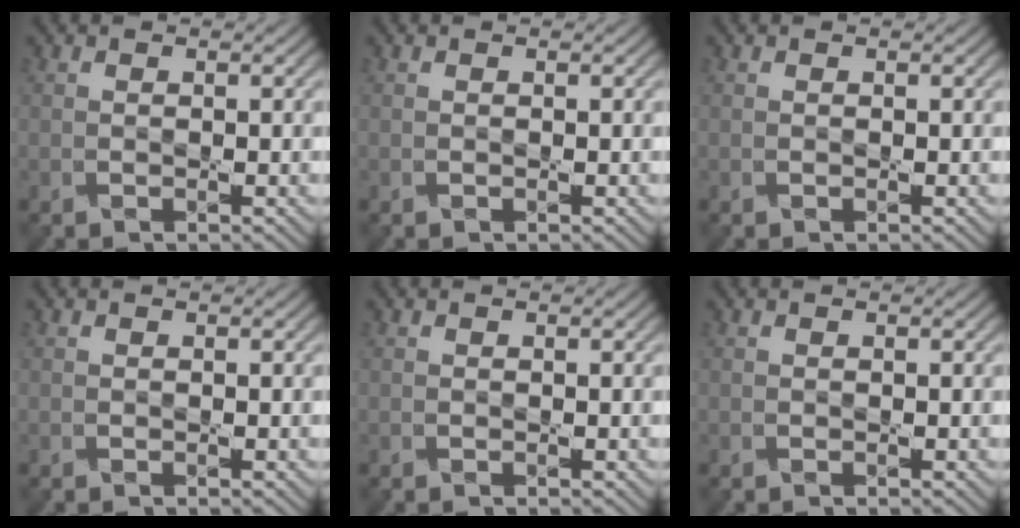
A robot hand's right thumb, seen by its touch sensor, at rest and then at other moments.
{"total": 0.0}
{"total": 0.0}
{"total": 0.0}
{"total": 0.0}
{"total": 0.0}